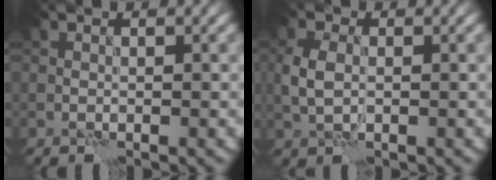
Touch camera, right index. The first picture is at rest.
{"total": 2.7, "force": [0.0, 1.8, 2.0], "torque": [-0.053, 0.002, -0.003]}